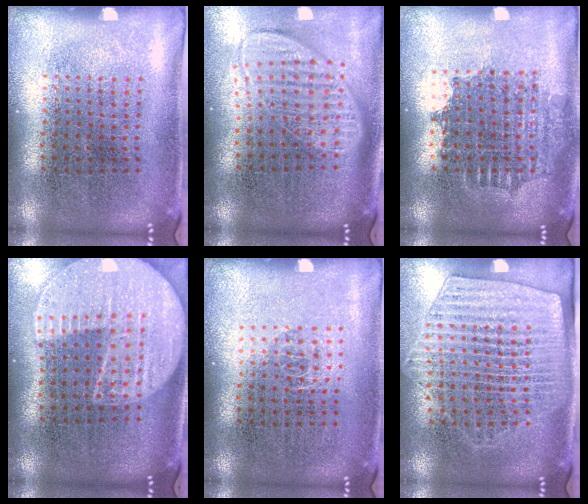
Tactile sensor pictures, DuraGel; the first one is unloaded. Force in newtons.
{"total": 2.0, "press": 1.5, "slide": 1.2}
{"total": 1.5, "press": 1.3, "slide": 0.8}
{"total": 2.3, "press": 2.0, "slide": 1.2}
{"total": 0.6, "press": 0.4, "slide": 0.4}
{"total": 1.8, "press": 1.5, "slide": 1.0}